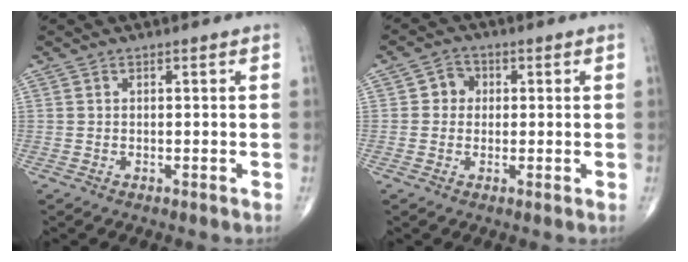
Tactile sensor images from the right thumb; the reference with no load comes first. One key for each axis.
{"total": 3.6, "fx": 0.4, "fy": 3.3, "fz": 1.4, "tx": 0.004, "ty": 0.008, "tz": -0.003}